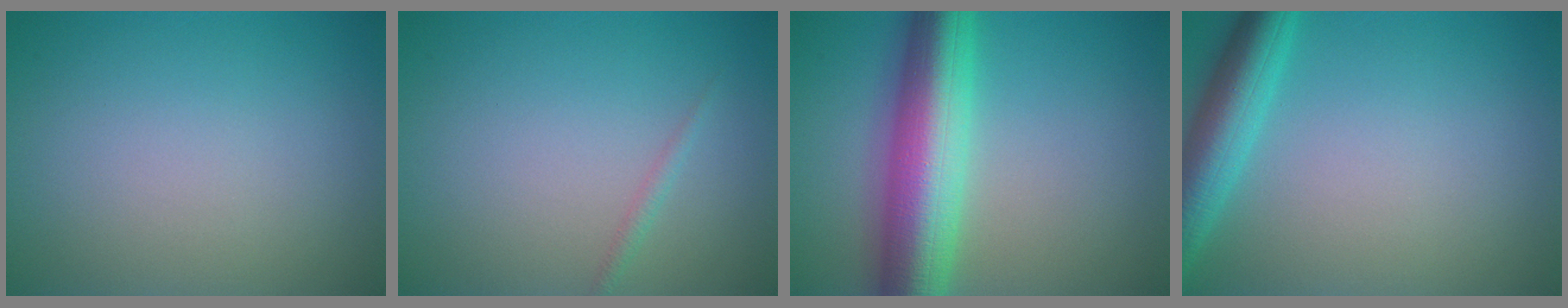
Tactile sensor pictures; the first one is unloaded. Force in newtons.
{"total": 0.8, "press": 0.8, "slide": 0.1}
{"total": 10.0, "press": 10.0, "slide": 0.2}
{"total": 5.1, "press": 5.1, "slide": 0.3}